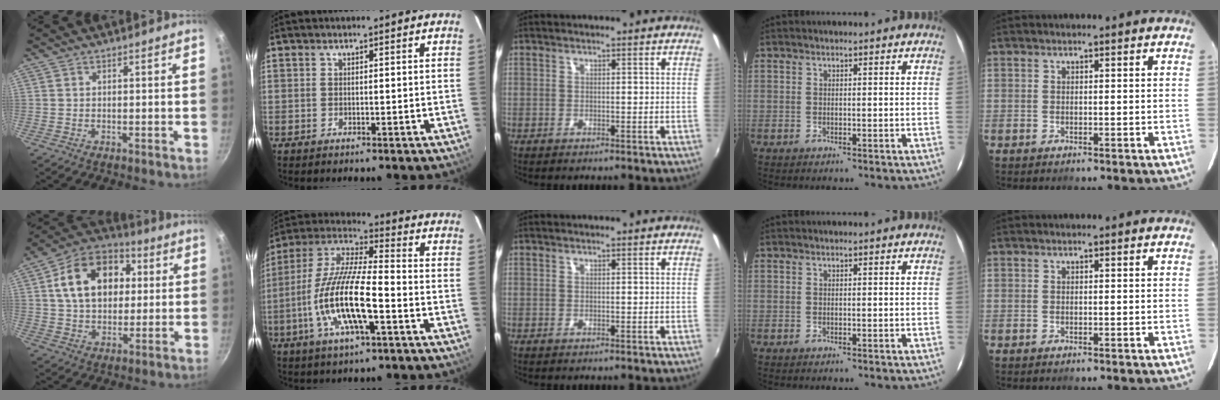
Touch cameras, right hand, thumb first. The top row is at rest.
{"thumb": {"total": 17.9, "force": [3.9, 12.8, 11.8], "torque": [-0.165, 0.020, 0.053]}, "index": {"total": 16.6, "force": [-5.5, 4.2, 15.1], "torque": [-0.306, -0.009, -0.112]}}